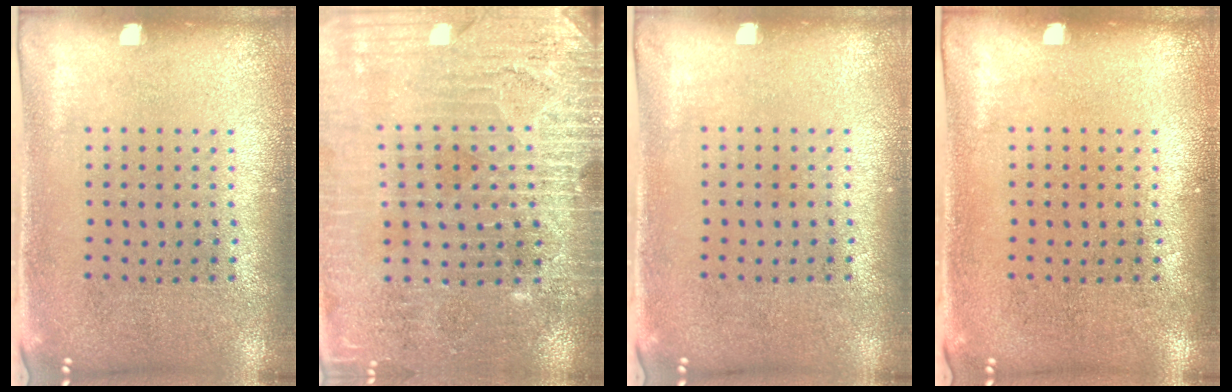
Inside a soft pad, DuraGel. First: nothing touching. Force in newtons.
{"total": 3.4, "press": 3.4, "slide": 0.1}
{"total": 0.0}
{"total": 0.0}